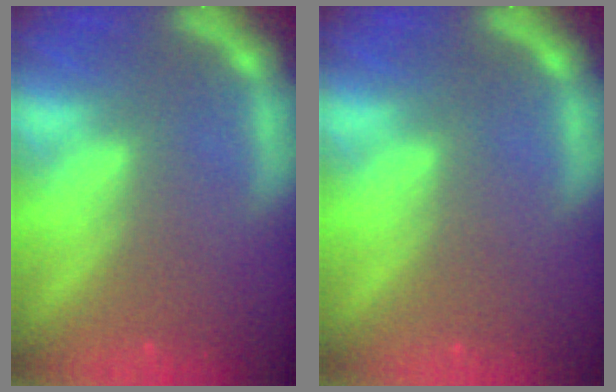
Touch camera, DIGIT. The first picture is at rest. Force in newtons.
{"total": 0.0}